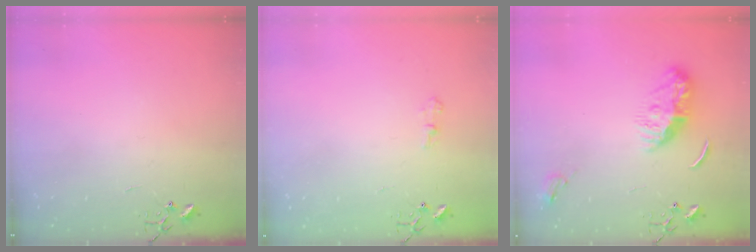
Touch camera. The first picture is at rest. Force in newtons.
{"total": 6.1, "press": 6.1, "slide": 0.6}
{"total": 11.6, "press": 11.6, "slide": 0.3}